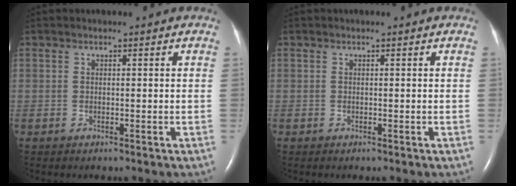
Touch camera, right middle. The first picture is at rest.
{"total": 0.0}